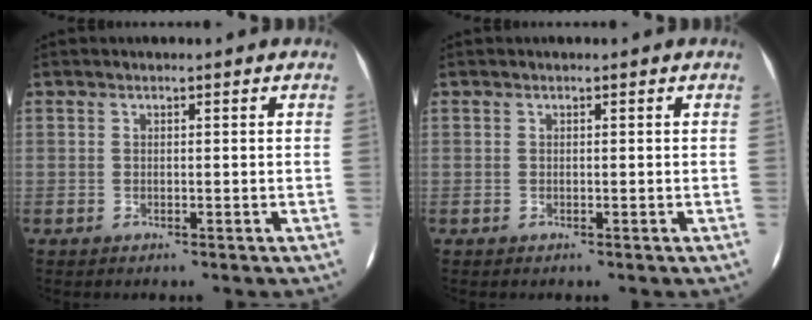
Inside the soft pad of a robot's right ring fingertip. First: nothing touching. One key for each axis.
{"total": 0.0}